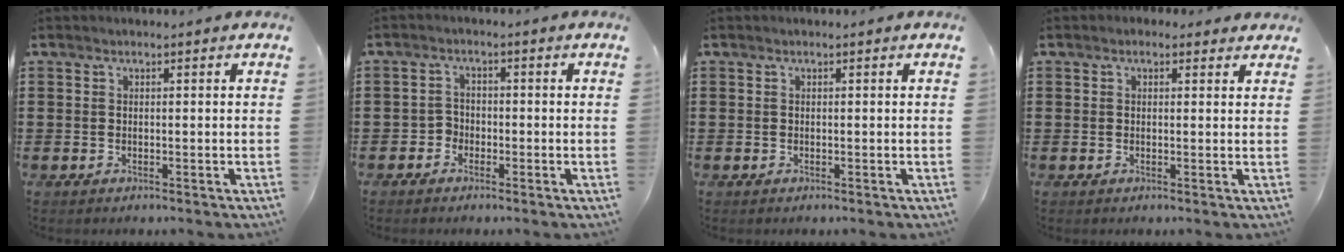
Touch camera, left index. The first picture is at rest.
{"total": 2.1, "force": [-1.4, 1.6, 0.2], "torque": [-0.013, 0.005, -0.032]}
{"total": 0.0}
{"total": 1.2, "force": [0.7, 0.8, 0.5], "torque": [-0.013, 0.008, 0.012]}